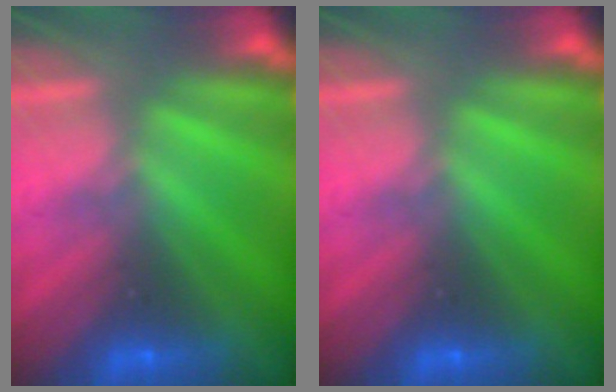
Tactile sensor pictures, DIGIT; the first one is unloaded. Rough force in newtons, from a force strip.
{"total": 0.0}